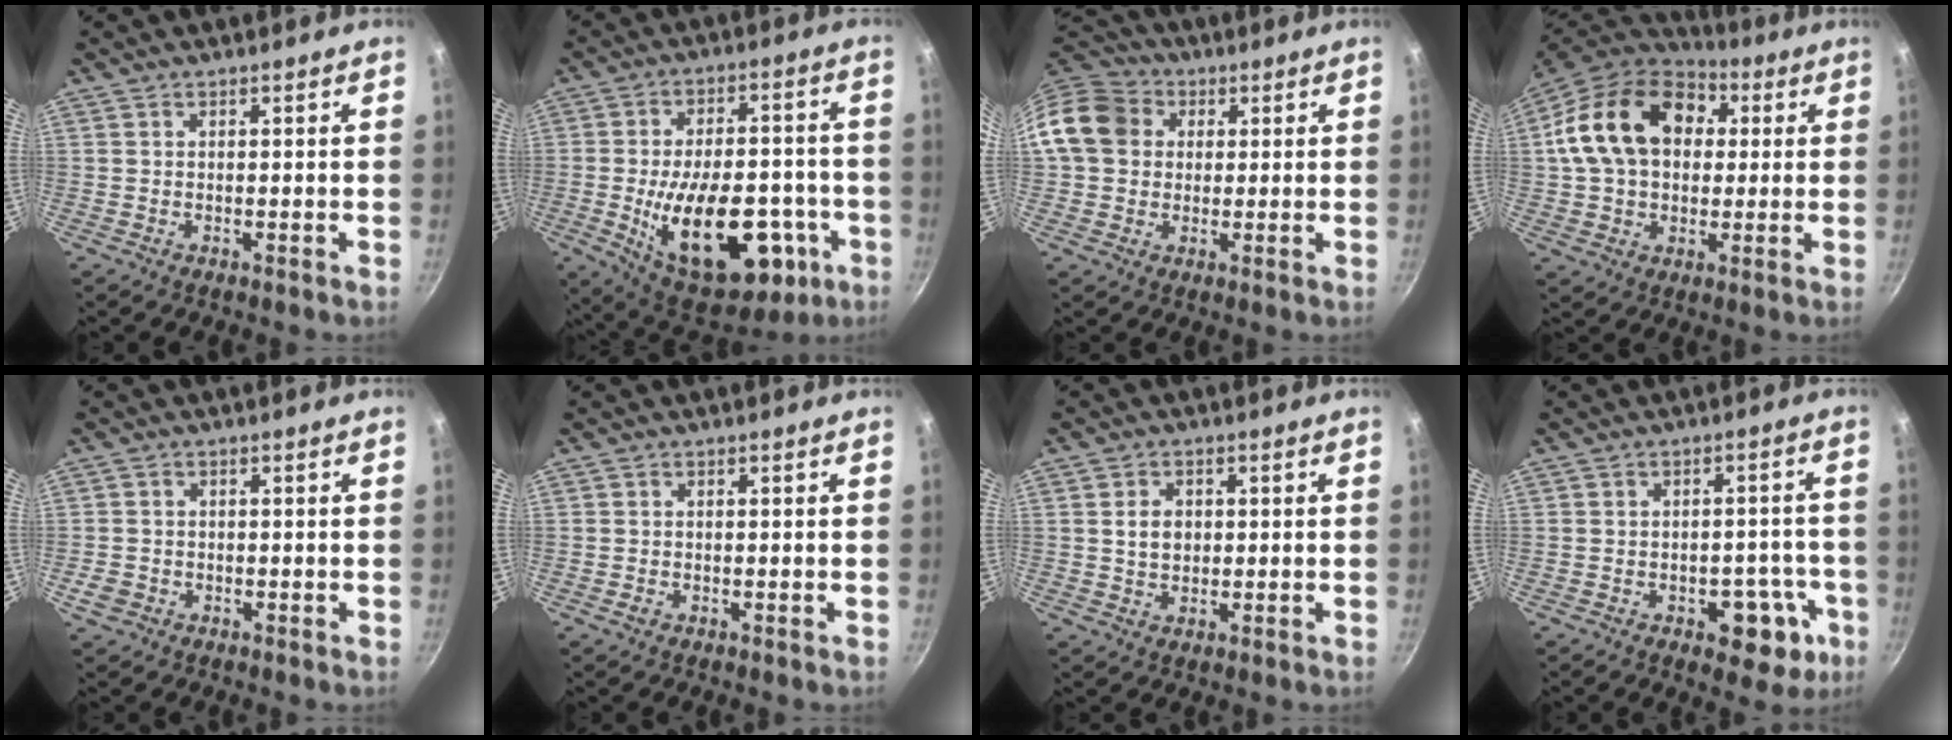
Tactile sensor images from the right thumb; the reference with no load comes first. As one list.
[{"total": 25.0, "force": [-7.1, 13.6, 19.8], "torque": [-0.275, 0.019, -0.086]}, {"total": 12.7, "force": [2.3, 10.8, 6.3], "torque": [-0.095, 0.025, 0.026]}, {"total": 20.2, "force": [4.3, 14.7, 13.2], "torque": [-0.209, 0.027, 0.062]}, {"total": 3.1, "force": [-1.2, 2.5, 1.2], "torque": [-0.020, 0.010, -0.020]}, {"total": 1.2, "force": [-0.6, 0.9, 0.5], "torque": [-0.008, 0.000, -0.010]}, {"total": 4.3, "force": [0.5, 3.4, 2.7], "torque": [-0.031, 0.002, 0.010]}, {"total": 10.1, "force": [-4.2, 6.0, 6.9], "torque": [-0.033, 0.027, -0.049]}]